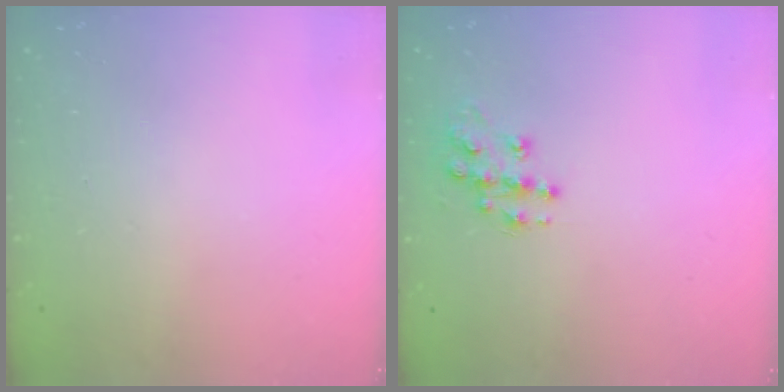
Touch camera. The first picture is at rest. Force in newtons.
{"total": 11.4, "press": 11.4, "slide": 0.8}